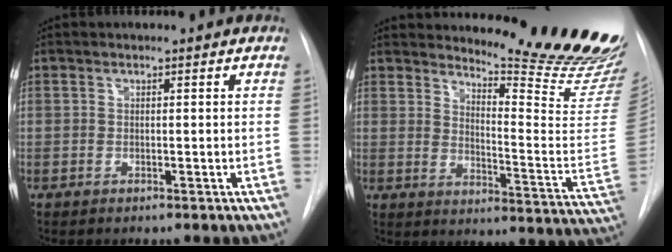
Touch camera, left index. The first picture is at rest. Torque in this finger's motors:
{"motor_torque": [0.95, -1.19, 0.11, 0.00]}